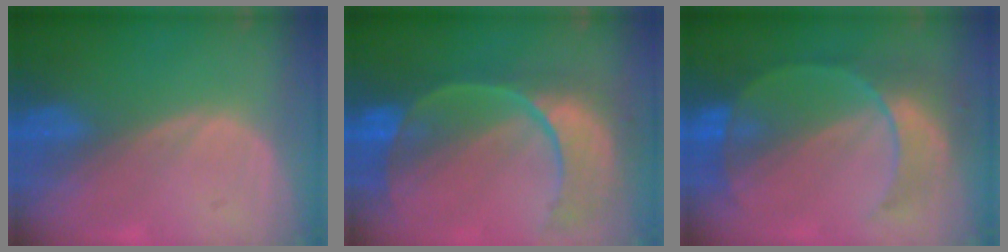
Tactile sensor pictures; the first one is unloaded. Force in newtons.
{"total": 11.6, "press": 9.6, "slide": 6.5}
{"total": 7.3, "press": 7.3, "slide": 0.2}